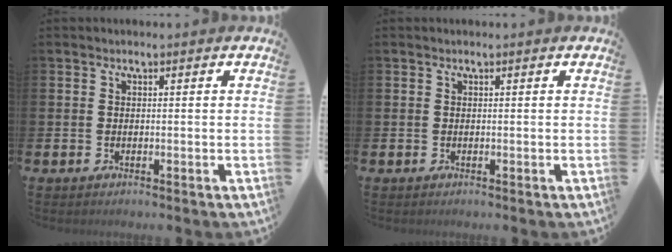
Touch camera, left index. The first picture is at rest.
{"total": 0.0}